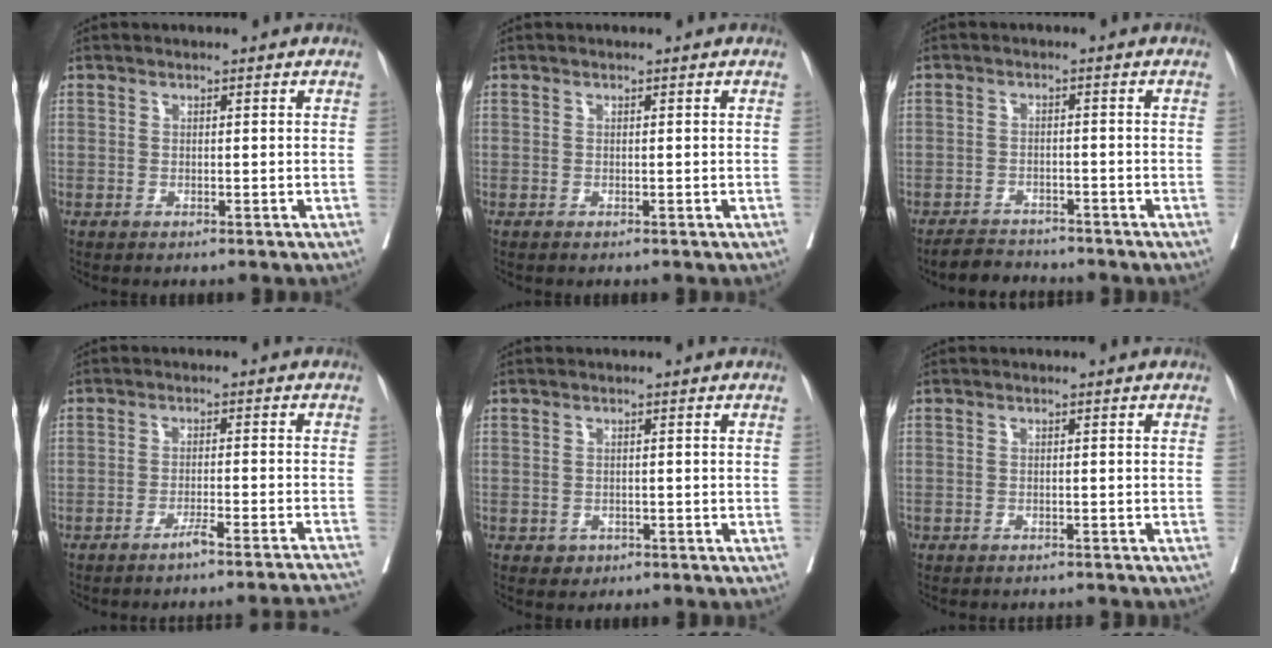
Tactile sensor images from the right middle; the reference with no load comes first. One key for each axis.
{"total": 0.0}
{"total": 3.9, "fx": -3.8, "fy": 0.9, "fz": 0.1, "tx": -0.008, "ty": -0.010, "tz": -0.065}
{"total": 11.5, "fx": -10.8, "fy": -1.7, "fz": 3.3, "tx": -0.007, "ty": -0.006, "tz": -0.136}
{"total": 1.3, "fx": -0.6, "fy": 1.1, "fz": 0.3, "tx": -0.003, "ty": 0.003, "tz": -0.005}
{"total": 3.6, "fx": -3.3, "fy": 1.3, "fz": 0.6, "tx": -0.005, "ty": -0.002, "tz": -0.044}